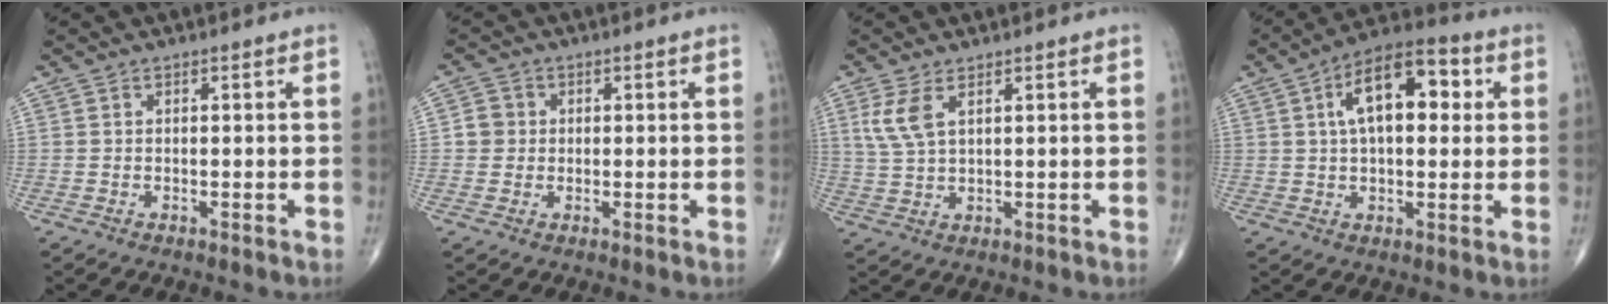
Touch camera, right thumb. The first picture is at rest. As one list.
[{"total": 3.0, "force": [0.2, 2.9, 0.8], "torque": [0.006, 0.005, -0.001]}, {"total": 5.0, "force": [2.2, 2.0, 4.0], "torque": [-0.095, -0.002, 0.054]}, {"total": 13.9, "force": [3.4, 7.0, 11.5], "torque": [-0.168, 0.021, 0.048]}]